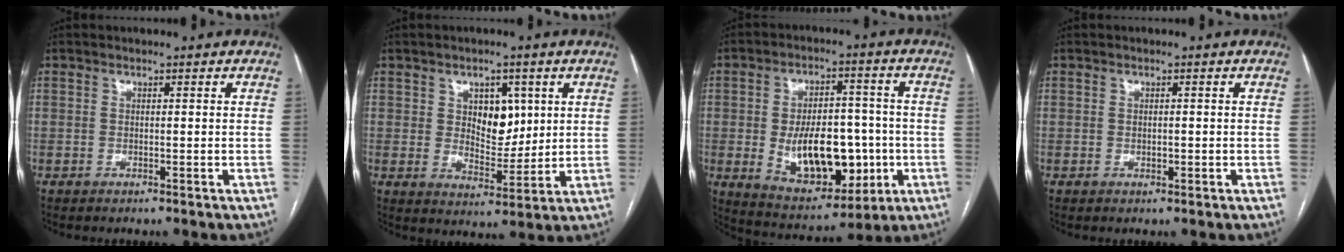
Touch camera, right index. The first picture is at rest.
{"total": 7.0, "force": [2.4, 4.4, 5.0], "torque": [-0.070, 0.004, 0.046]}
{"total": 15.8, "force": [-2.6, 8.2, 13.2], "torque": [-0.214, 0.008, -0.021]}
{"total": 0.9, "force": [-0.1, 0.6, 0.7], "torque": [-0.011, 0.000, 0.001]}